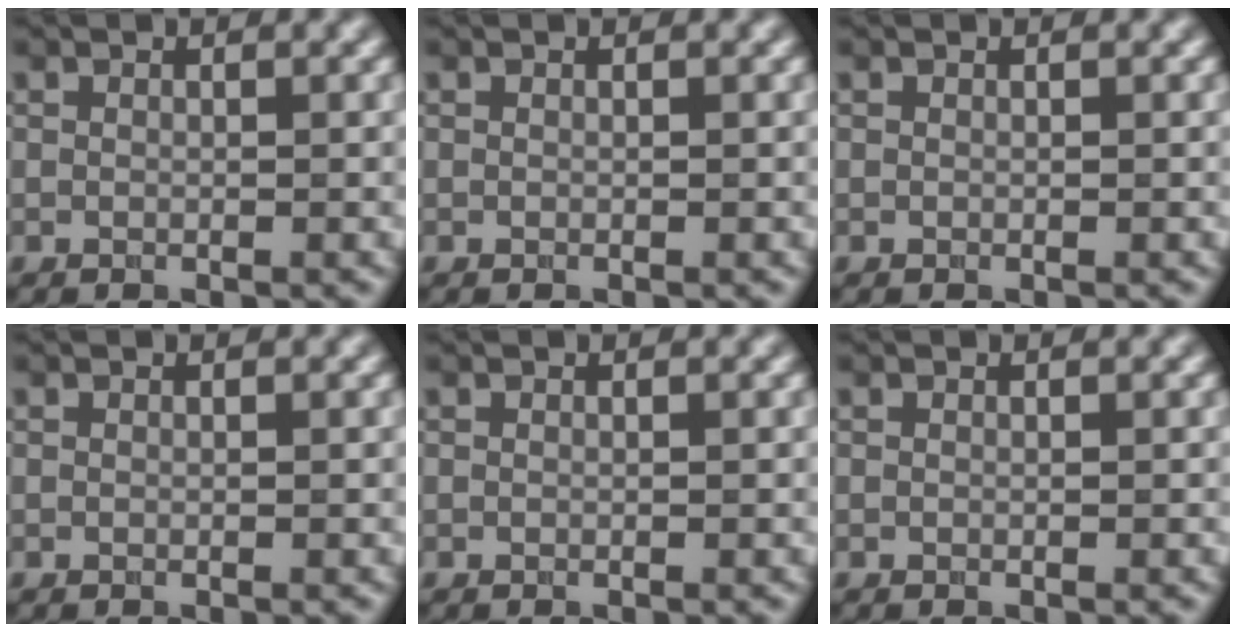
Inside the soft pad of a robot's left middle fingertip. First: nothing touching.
{"total": 0.0}
{"total": 0.0}
{"total": 0.0}
{"total": 0.0}
{"total": 0.0}